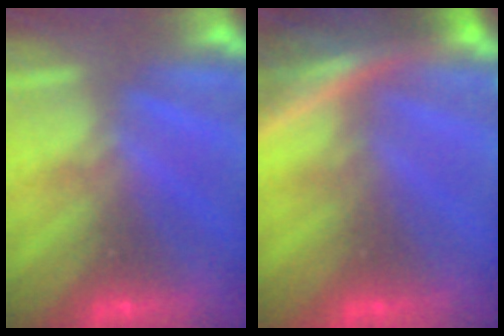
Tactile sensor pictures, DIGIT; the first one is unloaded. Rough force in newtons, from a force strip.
{"total": 8.2}